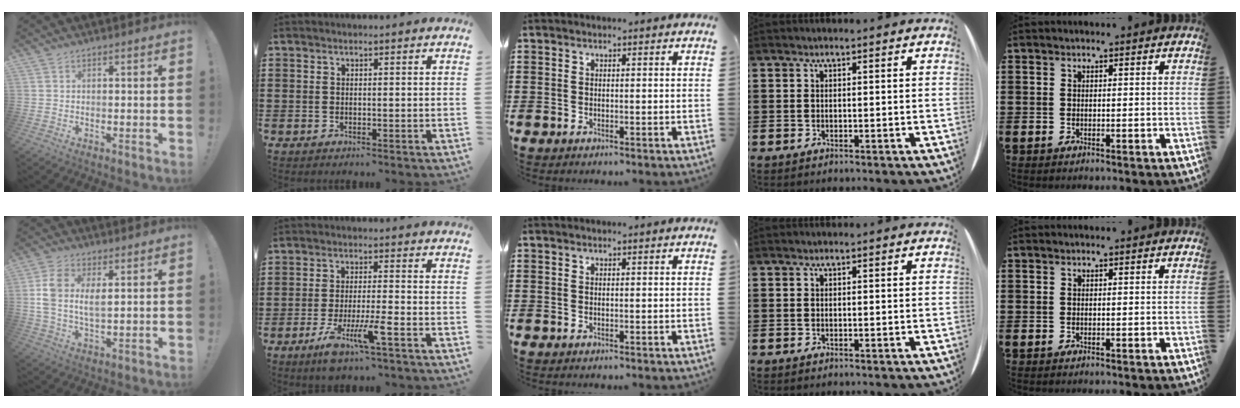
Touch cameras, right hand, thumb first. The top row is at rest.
{"thumb": {"total": 8.4, "force": [2.4, 4.7, 6.6], "torque": [-0.120, -0.007, 0.045]}, "index": {"total": 6.8, "force": [-4.1, 0.5, 5.5], "torque": [-0.113, -0.019, -0.076]}}